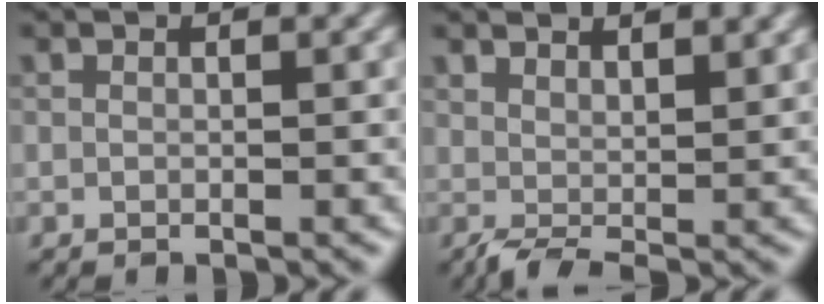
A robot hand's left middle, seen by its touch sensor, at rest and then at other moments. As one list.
[{"total": 2.7, "force": [1.6, 1.0, 1.9], "torque": [-0.031, 0.001, 0.028]}]